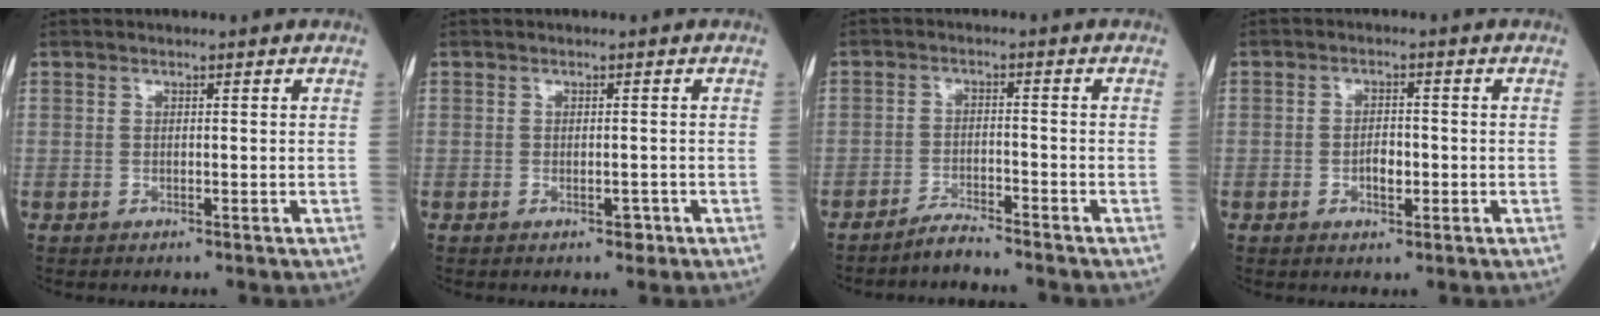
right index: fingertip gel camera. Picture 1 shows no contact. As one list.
[{"total": 1.6, "force": [-0.7, 0.8, 1.2], "torque": [-0.016, 0.000, -0.007]}, {"total": 3.3, "force": [-3.2, -0.2, 0.7], "torque": [-0.015, -0.013, -0.059]}, {"total": 3.1, "force": [-0.8, 1.5, 2.6], "torque": [-0.043, 0.004, -0.013]}]